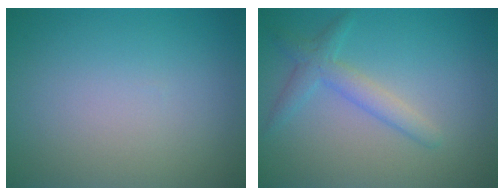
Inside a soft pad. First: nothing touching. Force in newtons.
{"total": 2.6, "press": 2.6, "slide": 0.1}